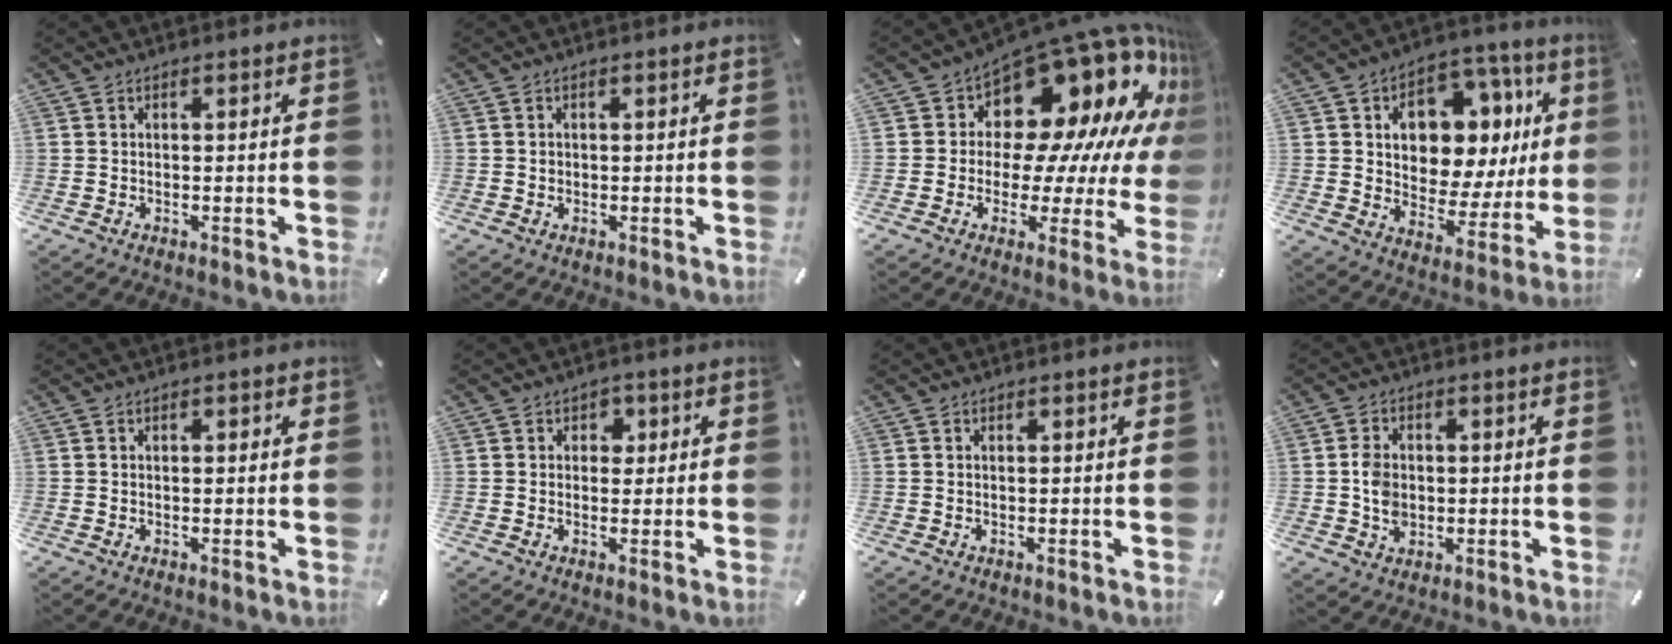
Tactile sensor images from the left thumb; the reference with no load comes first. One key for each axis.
{"total": 0.7, "fx": -0.1, "fy": 0.6, "fz": 0.2, "tx": -0.004, "ty": 0.005, "tz": -0.004}
{"total": 21.5, "fx": 13.2, "fy": 11.9, "fz": 12.2, "tx": -0.162, "ty": -0.120, "tz": 0.237}
{"total": 13.2, "fx": 5.2, "fy": 9.3, "fz": 7.8, "tx": -0.103, "ty": -0.054, "tz": 0.090}
{"total": 0.7, "fx": -0.1, "fy": 0.4, "fz": 0.5, "tx": -0.010, "ty": 0.002, "tz": -0.002}
{"total": 2.5, "fx": 0.1, "fy": 2.3, "fz": 1.0, "tx": -0.007, "ty": 0.001, "tz": -0.006}
{"total": 0.0}
{"total": 5.4, "fx": -0.4, "fy": 4.4, "fz": 3.2, "tx": -0.072, "ty": -0.001, "tz": -0.012}